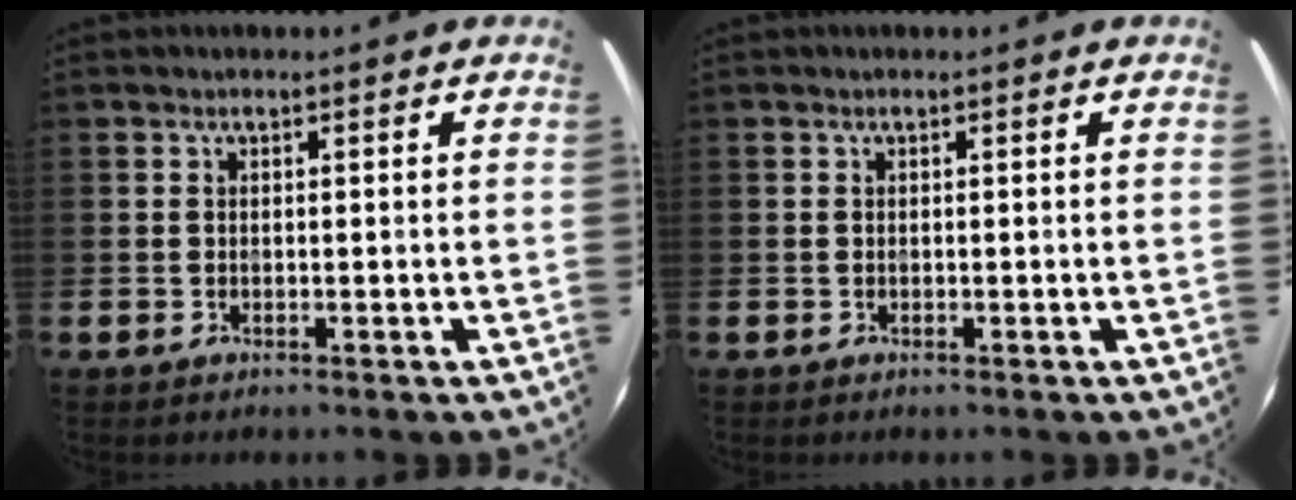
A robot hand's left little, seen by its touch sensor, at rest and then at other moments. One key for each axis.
{"total": 0.0}